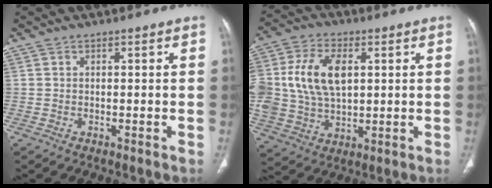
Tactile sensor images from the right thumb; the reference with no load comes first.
{"total": 18.0, "force": [3.2, 11.9, 13.1], "torque": [-0.277, 0.000, 0.067]}